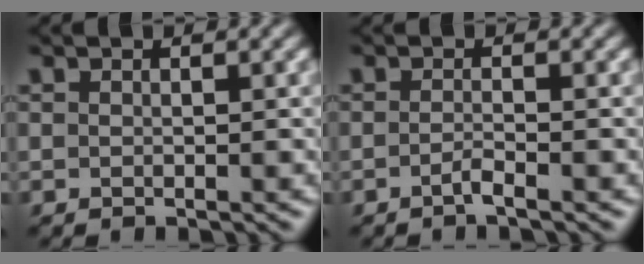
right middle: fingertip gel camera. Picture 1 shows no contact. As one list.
[{"total": 1.2, "force": [-0.7, 0.2, 1.0], "torque": [-0.017, 0.003, -0.017]}]